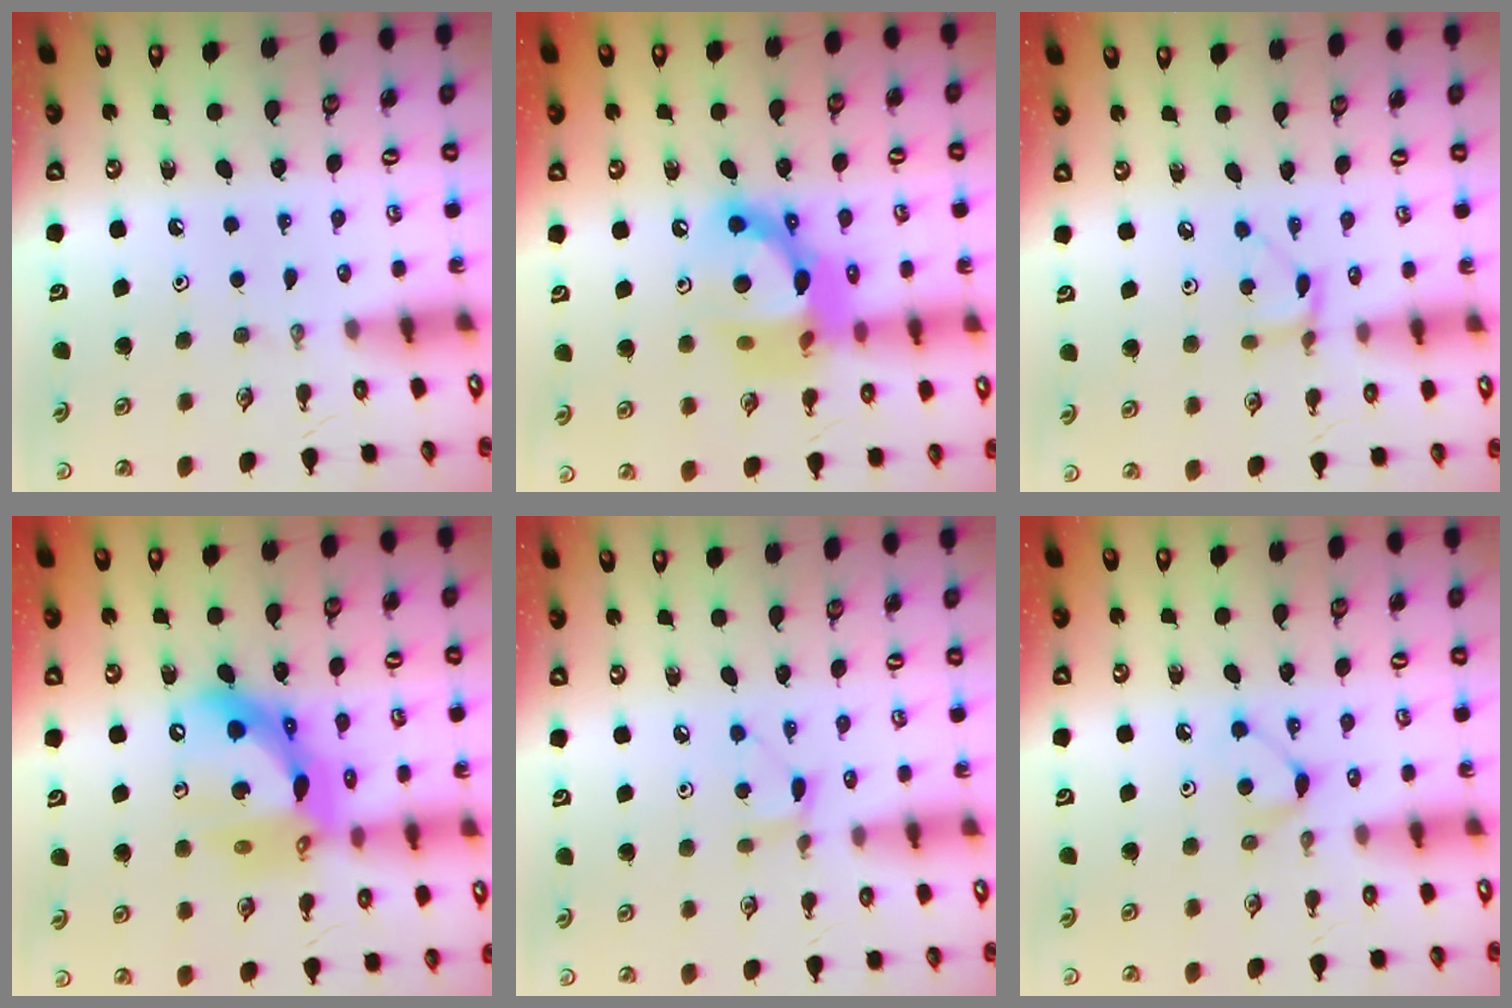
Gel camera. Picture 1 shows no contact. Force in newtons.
{"total": 14.6, "press": 14.5, "slide": 1.5}
{"total": 3.7, "press": 3.7, "slide": 0.1}
{"total": 17.1, "press": 17.0, "slide": 2.1}
{"total": 5.0, "press": 5.0, "slide": 0.6}
{"total": 6.1, "press": 6.1, "slide": 0.7}